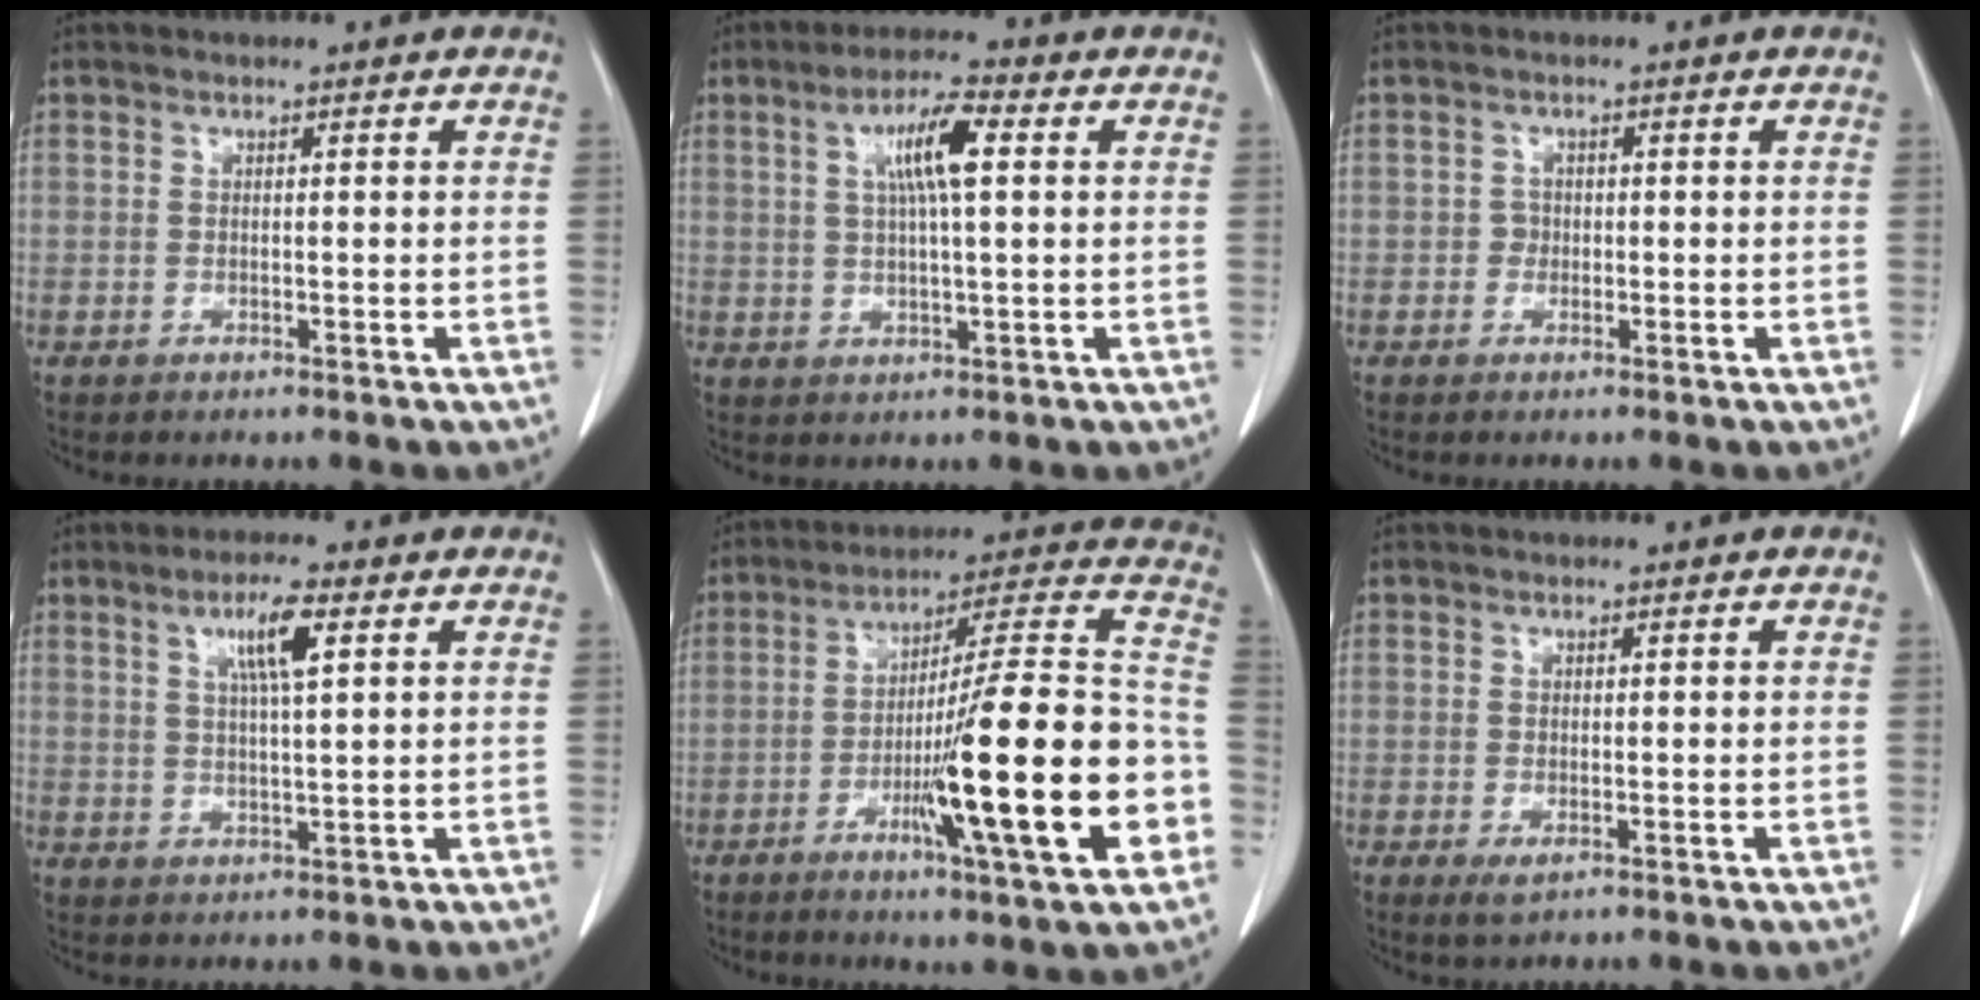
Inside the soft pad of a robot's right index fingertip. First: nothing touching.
{"total": 7.0, "force": [2.0, 0.7, 6.7], "torque": [-0.121, 0.009, 0.034]}
{"total": 1.2, "force": [-0.2, 1.1, 0.2], "torque": [0.002, 0.006, -0.005]}
{"total": 5.8, "force": [2.5, 0.6, 5.2], "torque": [-0.092, 0.003, 0.042]}
{"total": 23.0, "force": [-6.9, 0.8, 21.9], "torque": [-0.300, -0.002, -0.109]}
{"total": 1.5, "force": [-0.5, 0.6, 1.3], "torque": [-0.017, -0.004, -0.002]}